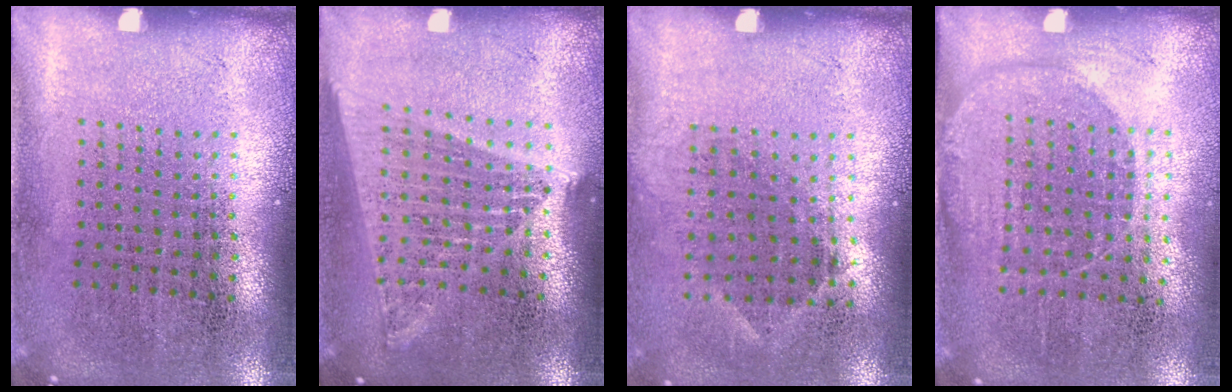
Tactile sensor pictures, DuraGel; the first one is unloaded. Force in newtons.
{"total": 1.7, "press": 1.5, "slide": 0.8}
{"total": 0.8, "press": 0.7, "slide": 0.5}
{"total": 1.5, "press": 1.4, "slide": 0.8}